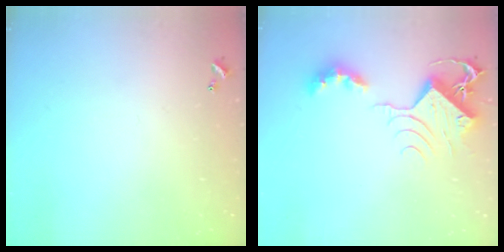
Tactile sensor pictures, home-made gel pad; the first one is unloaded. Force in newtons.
{"total": 9.5, "press": 9.3, "slide": 1.6}